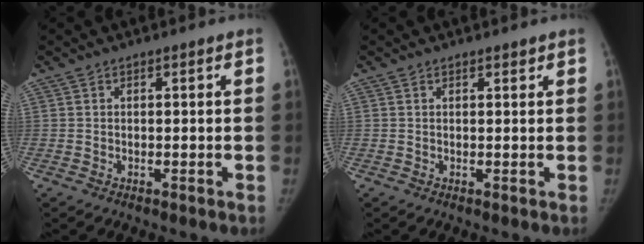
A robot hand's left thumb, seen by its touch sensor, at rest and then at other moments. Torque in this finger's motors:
{"motor_torque": [0.06, 0.07, 0.51, -0.23, -0.08]}